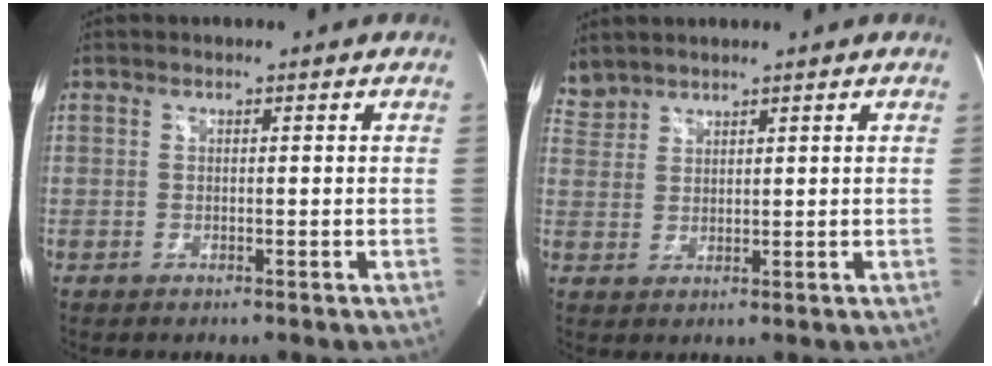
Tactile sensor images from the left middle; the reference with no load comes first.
{"total": 3.4, "force": [3.3, 0.6, -0.1], "torque": [-0.011, 0.018, 0.076]}